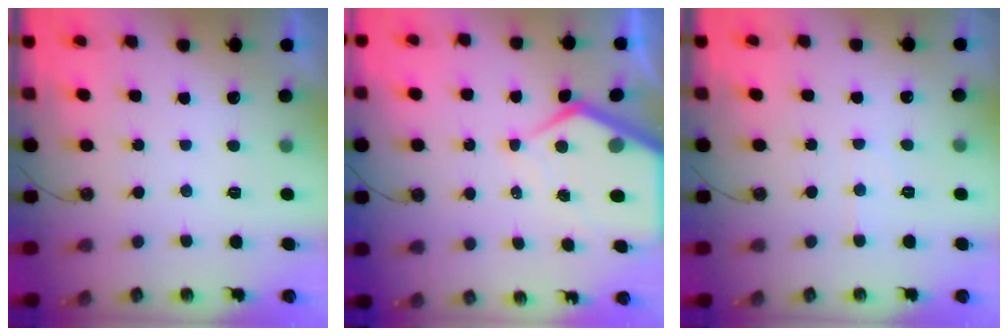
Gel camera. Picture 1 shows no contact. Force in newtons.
{"total": 8.8, "press": 8.8, "slide": 0.9}
{"total": 4.0, "press": 3.9, "slide": 0.7}